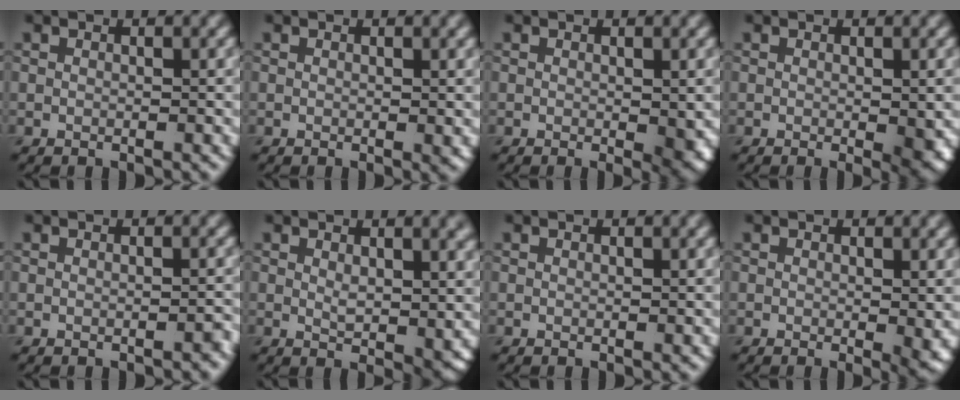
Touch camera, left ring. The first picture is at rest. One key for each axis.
{"total": 0.8, "fx": 0.2, "fy": 0.1, "fz": 0.8, "tx": -0.006, "ty": 0.000, "tz": 0.003}
{"total": 1.9, "fx": -0.1, "fy": 0.5, "fz": 1.8, "tx": -0.019, "ty": -0.006, "tz": -0.002}
{"total": 2.1, "fx": -0.2, "fy": 0.3, "fz": 2.1, "tx": -0.026, "ty": -0.008, "tz": -0.003}
{"total": 0.6, "fx": -0.4, "fy": 0.1, "fz": 0.3, "tx": -0.005, "ty": 0.002, "tz": -0.004}
{"total": 3.9, "fx": 1.3, "fy": 1.7, "fz": 3.3, "tx": -0.046, "ty": -0.007, "tz": 0.024}
{"total": 0.5, "fx": 0.3, "fy": 0.0, "fz": 0.5, "tx": -0.004, "ty": 0.003, "tz": 0.004}
{"total": 2.0, "fx": 0.0, "fy": 0.3, "fz": 1.9, "tx": -0.020, "ty": -0.010, "tz": 0.001}